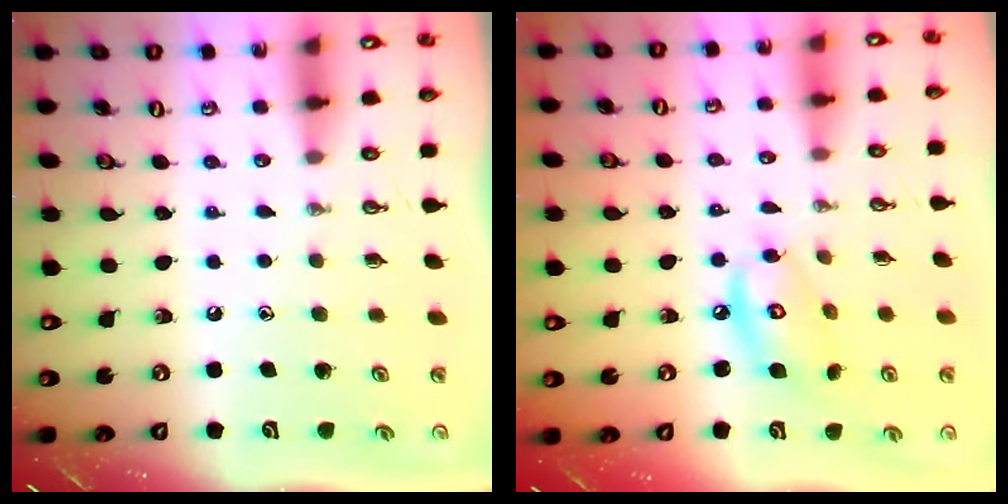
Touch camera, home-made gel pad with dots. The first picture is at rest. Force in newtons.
{"total": 9.7, "press": 9.7, "slide": 0.7}